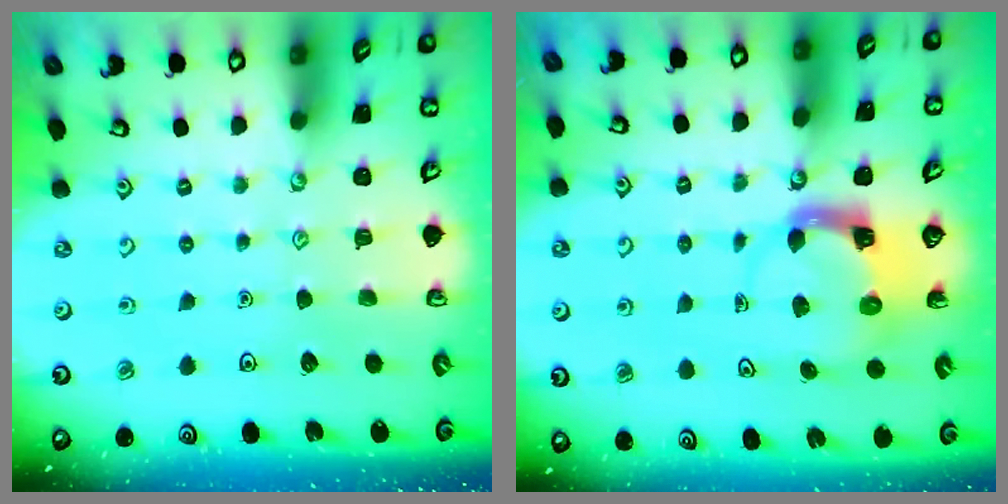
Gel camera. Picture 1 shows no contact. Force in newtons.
{"total": 3.9, "press": 3.8, "slide": 0.4}